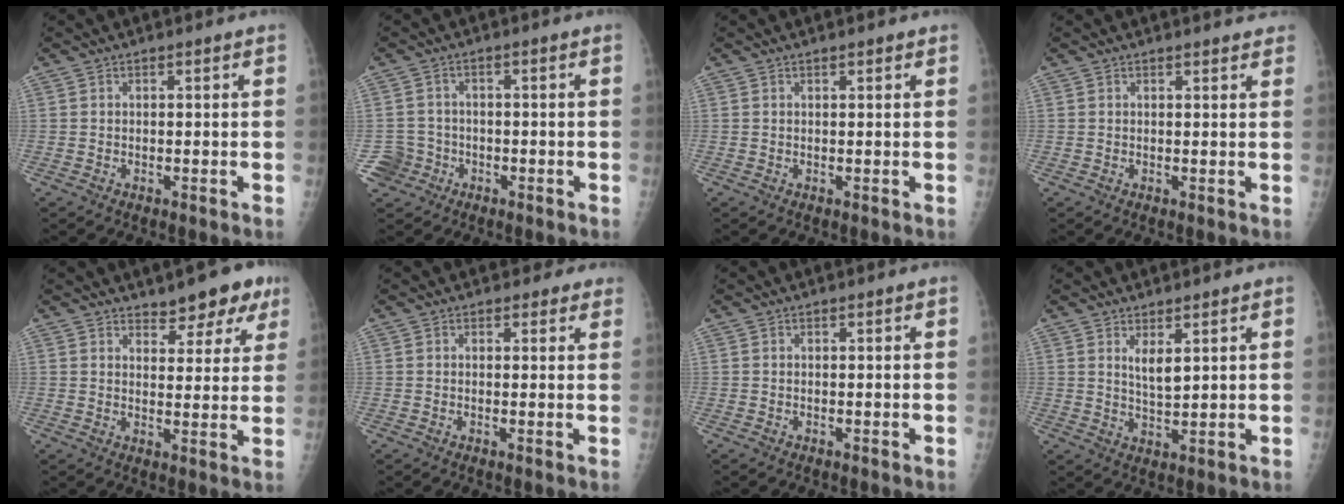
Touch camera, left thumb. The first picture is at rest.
{"total": 4.6, "force": [-1.9, 4.1, -0.1], "torque": [0.023, 0.016, -0.033]}
{"total": 0.7, "force": [0.5, 0.2, 0.4], "torque": [-0.007, -0.002, 0.007]}
{"total": 3.7, "force": [3.4, 0.8, 1.3], "torque": [-0.003, -0.007, 0.029]}
{"total": 7.2, "force": [5.3, 3.3, 3.7], "torque": [-0.013, -0.030, 0.066]}
{"total": 2.4, "force": [2.0, 1.3, 0.0], "torque": [0.019, -0.010, 0.010]}
{"total": 0.0}
{"total": 3.9, "force": [2.0, 1.3, 3.1], "torque": [-0.052, -0.021, 0.040]}